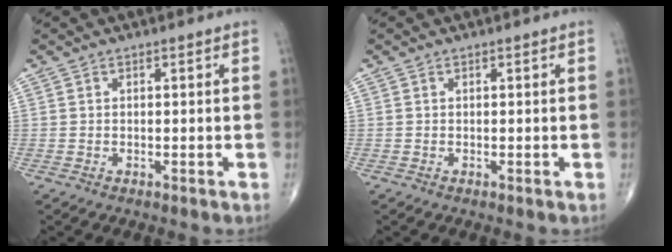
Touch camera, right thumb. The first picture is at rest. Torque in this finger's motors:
{"motor_torque": [0.25, 0.32, -0.15, -0.21, -0.01]}